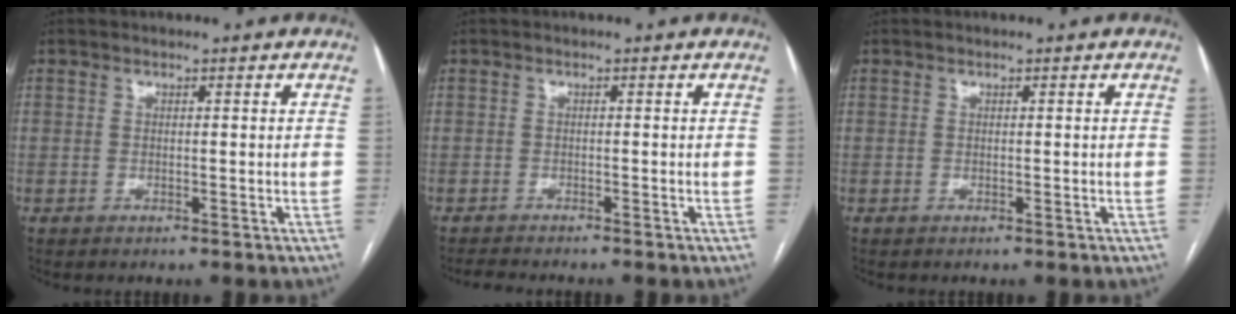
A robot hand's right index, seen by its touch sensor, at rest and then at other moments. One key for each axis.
{"total": 2.4, "fx": -2.3, "fy": 0.1, "fz": 0.6, "tx": -0.009, "ty": -0.009, "tz": -0.037}
{"total": 0.0}